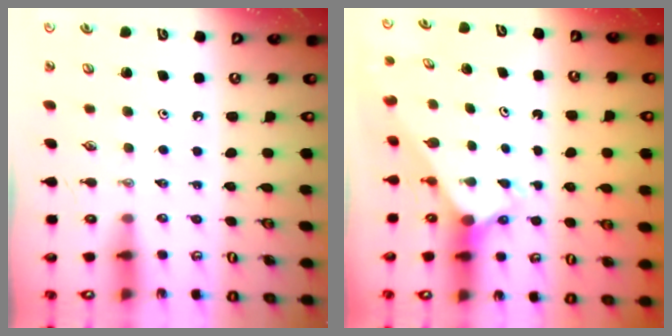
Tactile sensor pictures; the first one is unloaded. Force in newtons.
{"total": 2.5, "press": 2.5, "slide": 0.2}